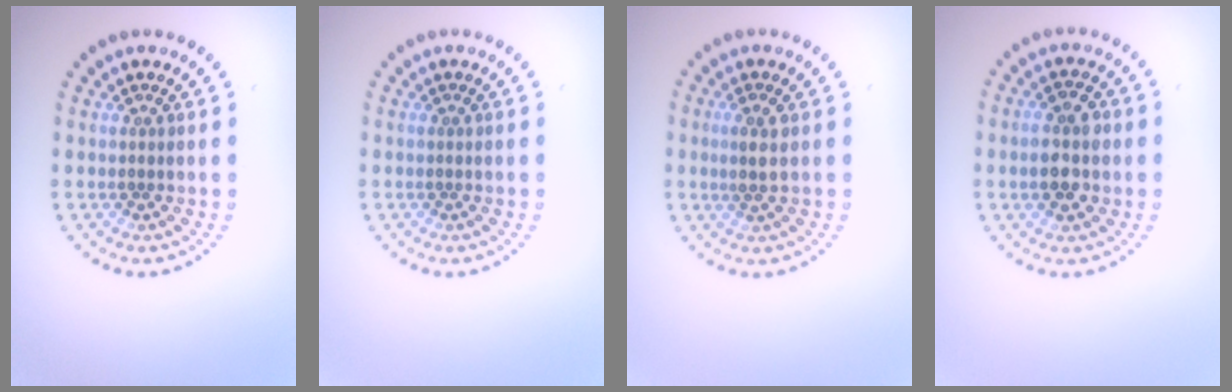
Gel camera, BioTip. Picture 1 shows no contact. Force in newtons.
{"total": 0.0}
{"total": 1.7, "press": 1.5, "slide": 0.8}
{"total": 3.8, "press": 3.8, "slide": 0.2}